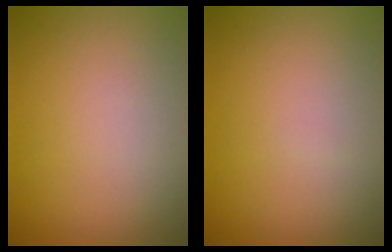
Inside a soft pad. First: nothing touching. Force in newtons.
{"total": 0.0}